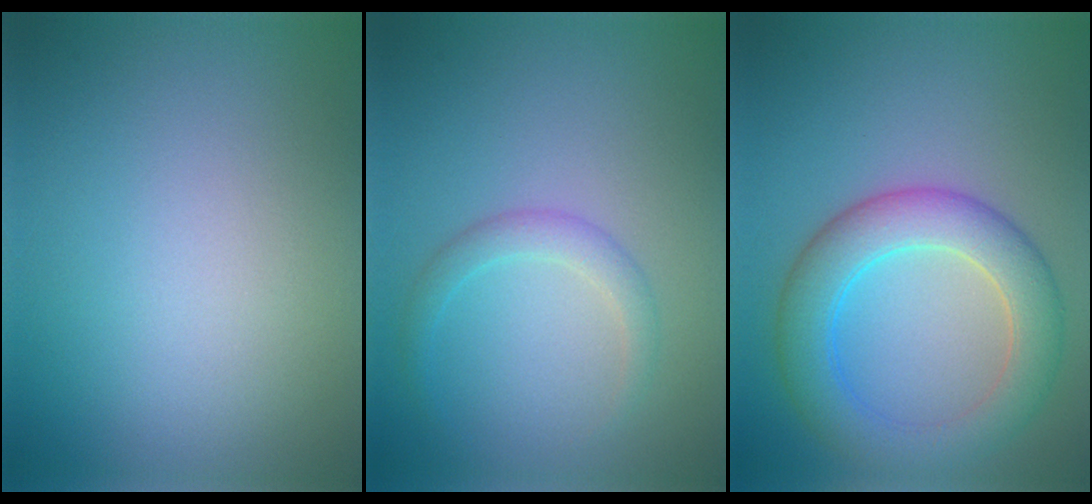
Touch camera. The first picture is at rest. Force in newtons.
{"total": 1.8, "press": 1.8, "slide": 0.0}
{"total": 6.2, "press": 6.2, "slide": 0.2}